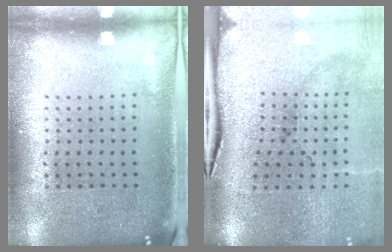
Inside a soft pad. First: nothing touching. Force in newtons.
{"total": 5.0, "press": 3.9, "slide": 3.2}